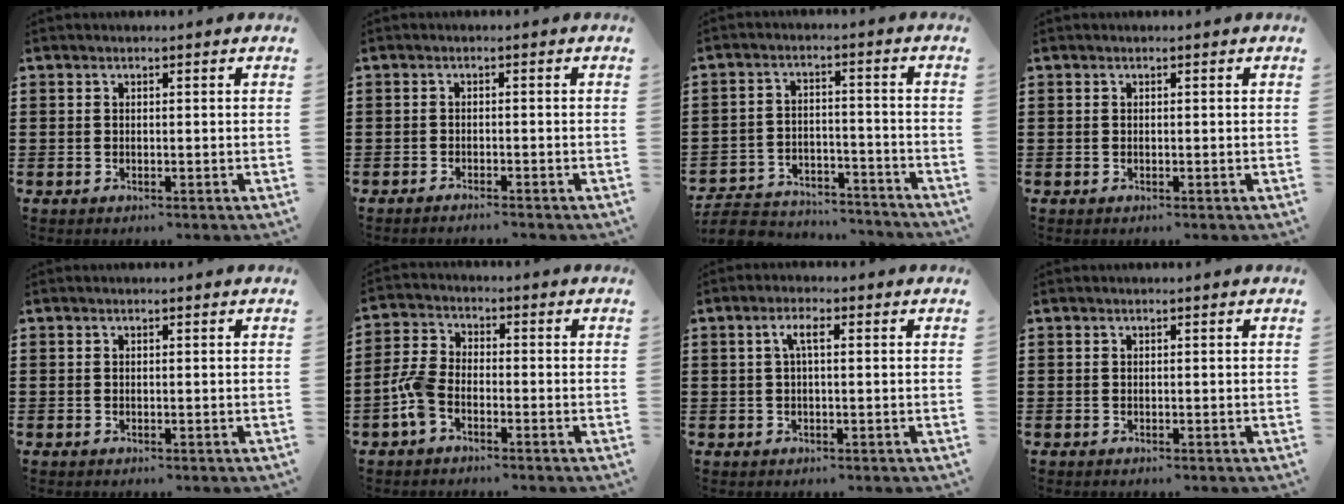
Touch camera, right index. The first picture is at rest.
{"total": 1.2, "force": [-1.2, 0.0, 0.2], "torque": [-0.007, 0.000, -0.023]}
{"total": 6.2, "force": [-6.0, 1.0, 1.0], "torque": [-0.035, 0.006, -0.123]}
{"total": 0.0}
{"total": 0.0}
{"total": 5.2, "force": [-2.6, 2.7, 3.5], "torque": [-0.096, 0.001, -0.058]}
{"total": 2.7, "force": [0.2, 0.7, 2.6], "torque": [-0.050, 0.006, 0.001]}
{"total": 0.0}